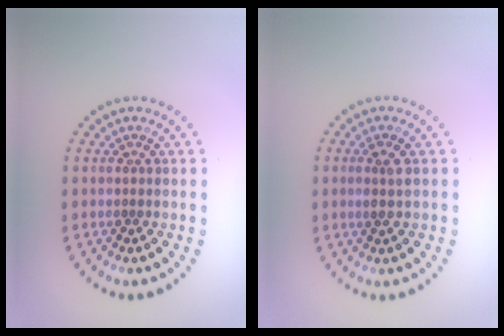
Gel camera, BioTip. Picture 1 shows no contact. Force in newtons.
{"total": 1.4, "press": 1.2, "slide": 0.7}